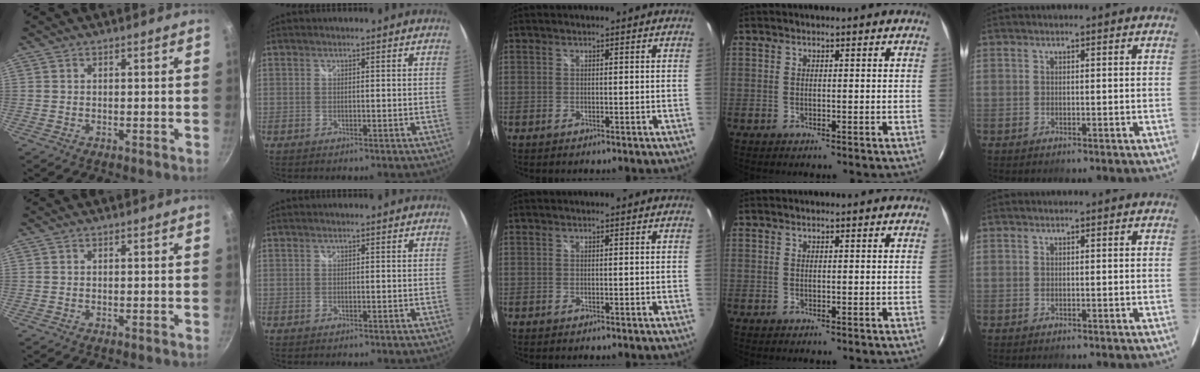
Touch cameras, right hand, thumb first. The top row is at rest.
{}